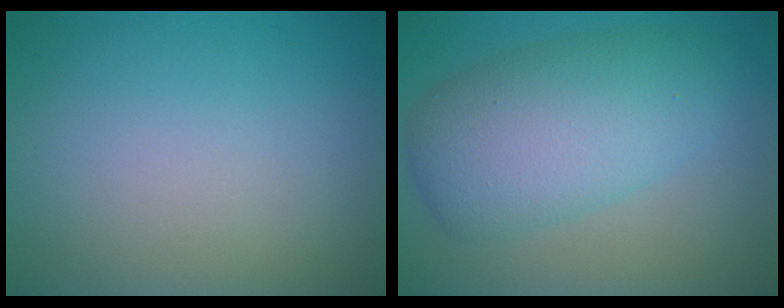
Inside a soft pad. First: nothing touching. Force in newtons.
{"total": 7.2, "press": 7.2, "slide": 0.2}